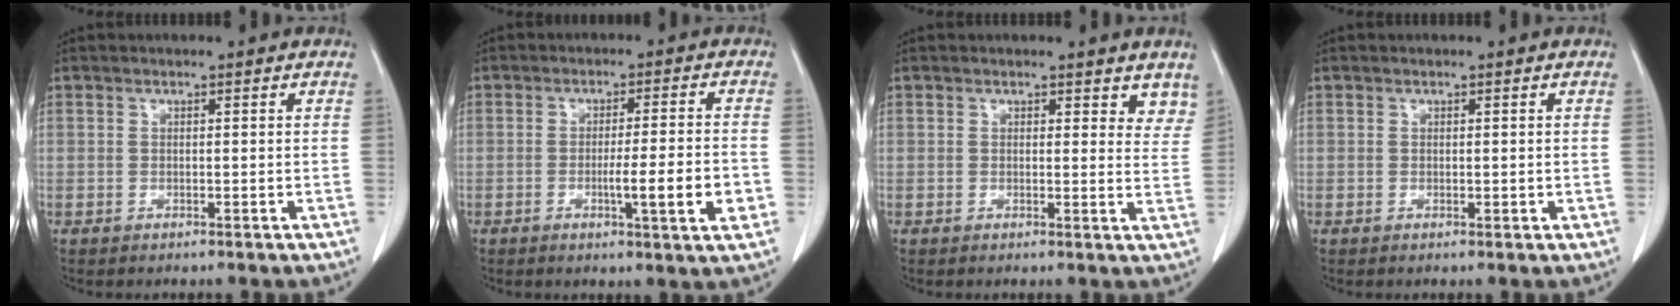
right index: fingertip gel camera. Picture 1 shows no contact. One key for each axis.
{"total": 8.3, "fx": -2.4, "fy": 0.1, "fz": 7.9, "tx": -0.115, "ty": -0.009, "tz": -0.035}
{"total": 4.4, "fx": 3.7, "fy": 1.9, "fz": 1.4, "tx": 0.011, "ty": -0.016, "tz": 0.027}
{"total": 0.8, "fx": 0.0, "fy": 0.4, "fz": 0.7, "tx": -0.009, "ty": -0.003, "tz": 0.002}